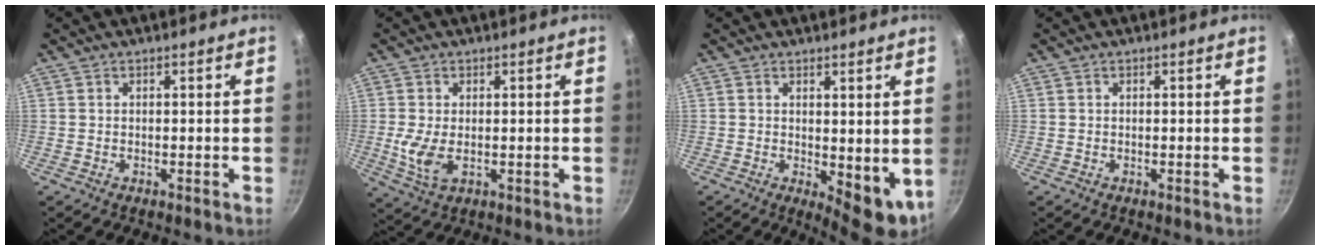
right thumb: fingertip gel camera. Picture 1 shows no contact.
{"total": 5.9, "force": [-0.2, 3.3, 4.9], "torque": [-0.100, -0.011, 0.002]}
{"total": 7.7, "force": [0.8, 3.5, 6.8], "torque": [-0.075, -0.012, 0.021]}
{"total": 0.0}